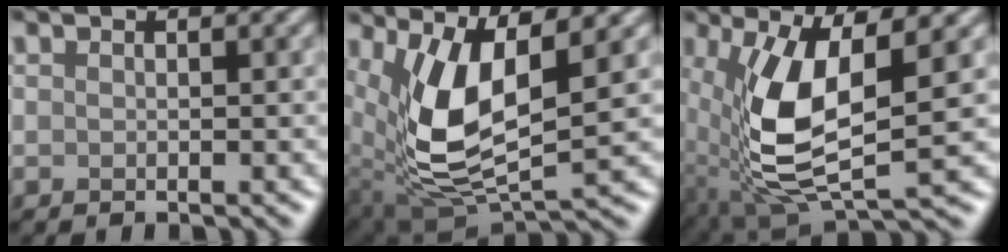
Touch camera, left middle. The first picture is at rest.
{"total": 9.2, "force": [1.8, 3.8, 8.1], "torque": [-0.184, -0.013, 0.039]}
{"total": 9.8, "force": [0.4, 4.0, 9.0], "torque": [-0.205, -0.017, 0.015]}